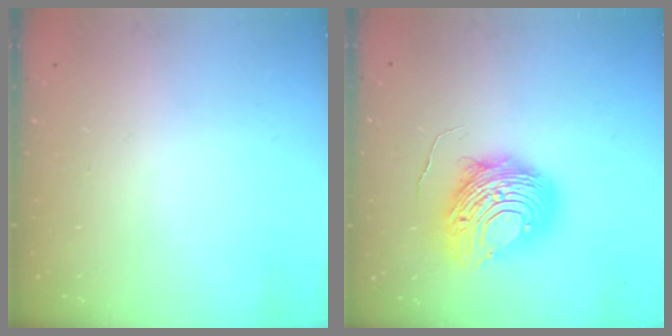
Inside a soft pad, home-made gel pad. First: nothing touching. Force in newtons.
{"total": 13.6, "press": 13.5, "slide": 1.3}